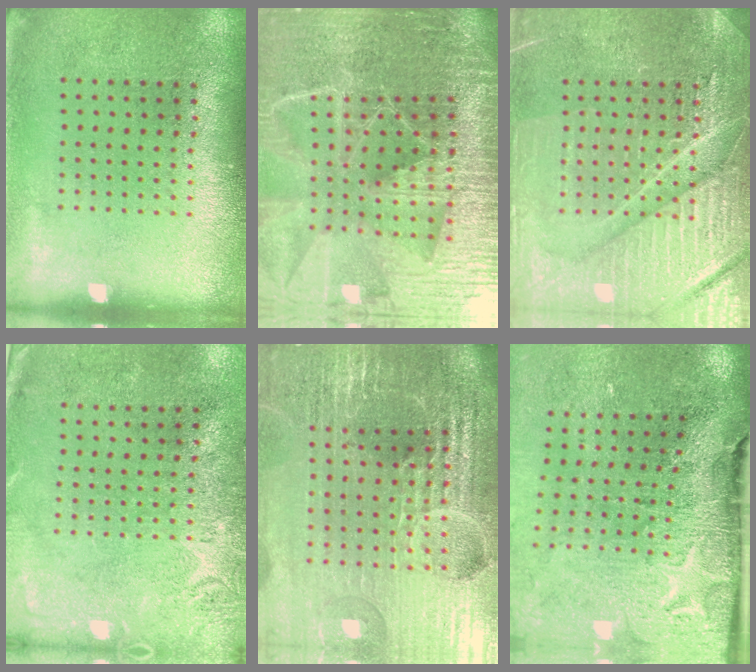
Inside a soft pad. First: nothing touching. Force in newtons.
{"total": 6.2, "press": 5.4, "slide": 3.1}
{"total": 7.0, "press": 7.0, "slide": 0.9}
{"total": 2.8, "press": 2.3, "slide": 1.6}
{"total": 6.7, "press": 5.8, "slide": 3.2}
{"total": 4.1, "press": 3.4, "slide": 2.3}